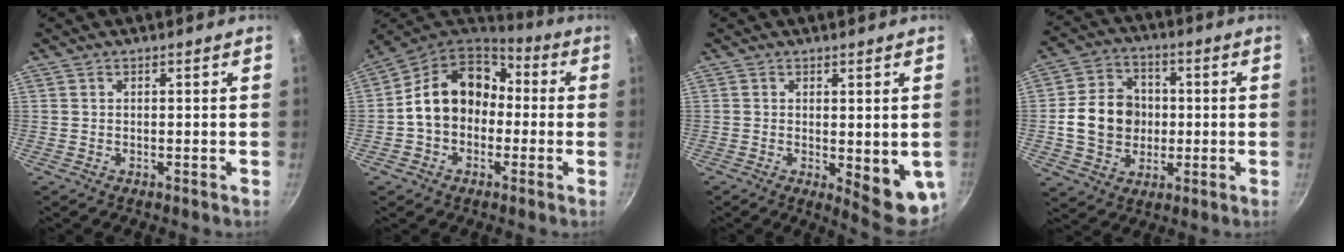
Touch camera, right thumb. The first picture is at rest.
{"total": 15.4, "force": [-0.2, 12.1, 9.5], "torque": [-0.125, 0.050, -0.018]}
{"total": 9.1, "force": [-0.8, 3.4, 8.4], "torque": [-0.088, -0.011, -0.002]}
{"total": 13.1, "force": [-0.3, 11.1, 7.0], "torque": [-0.095, 0.021, -0.007]}